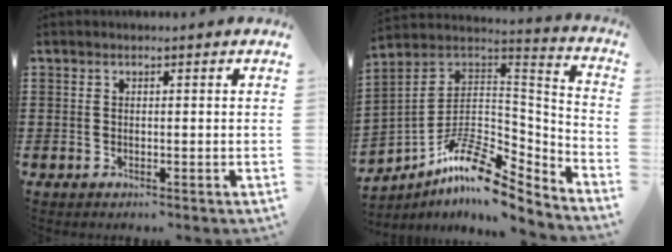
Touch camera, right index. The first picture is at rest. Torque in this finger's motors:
{"motor_torque": [0.27, 0.32, 0.01, -0.01]}